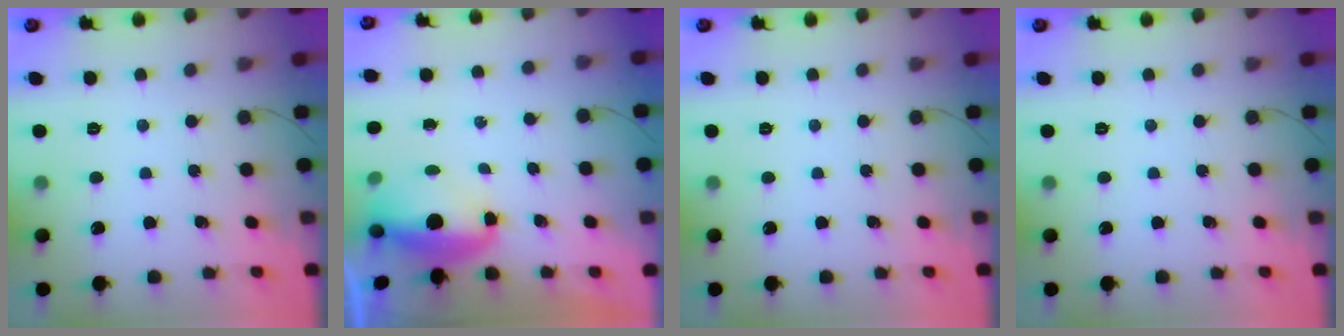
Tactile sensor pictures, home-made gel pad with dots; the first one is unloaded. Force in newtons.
{"total": 5.3, "press": 5.3, "slide": 0.6}
{"total": 0.0}
{"total": 0.0}